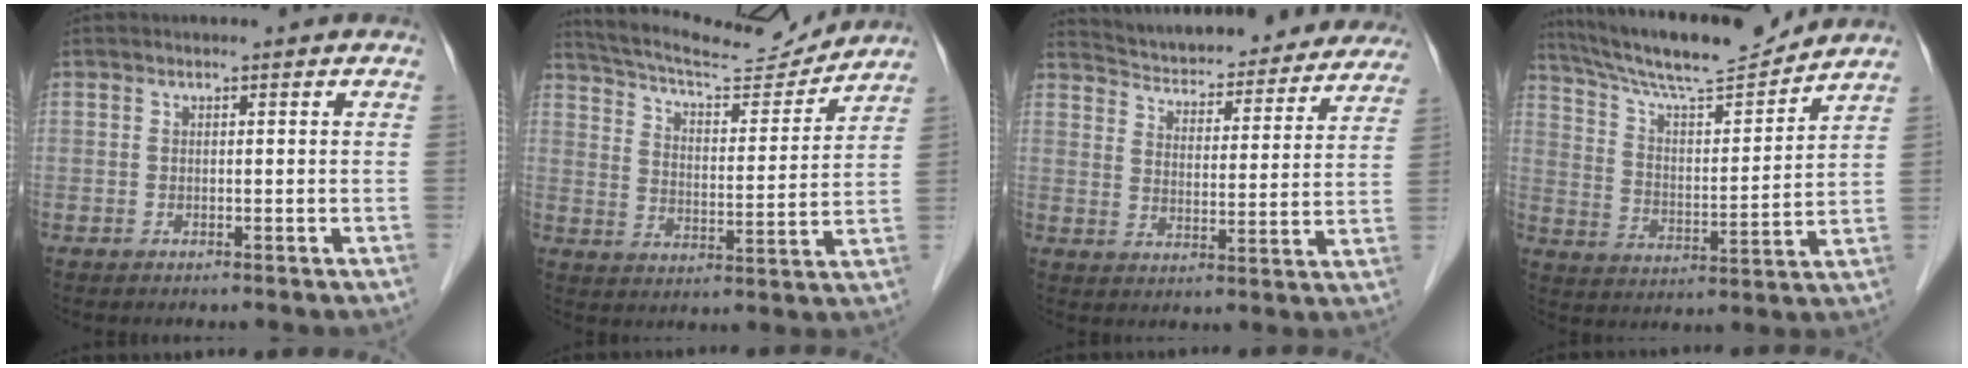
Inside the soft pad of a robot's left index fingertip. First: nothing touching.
{"total": 14.8, "force": [14.3, 1.5, 3.7], "torque": [-0.070, 0.000, 0.218]}
{"total": 25.0, "force": [23.3, 5.8, 6.9], "torque": [-0.108, -0.019, 0.298]}
{"total": 15.3, "force": [14.3, 0.5, 5.3], "torque": [-0.102, 0.002, 0.241]}